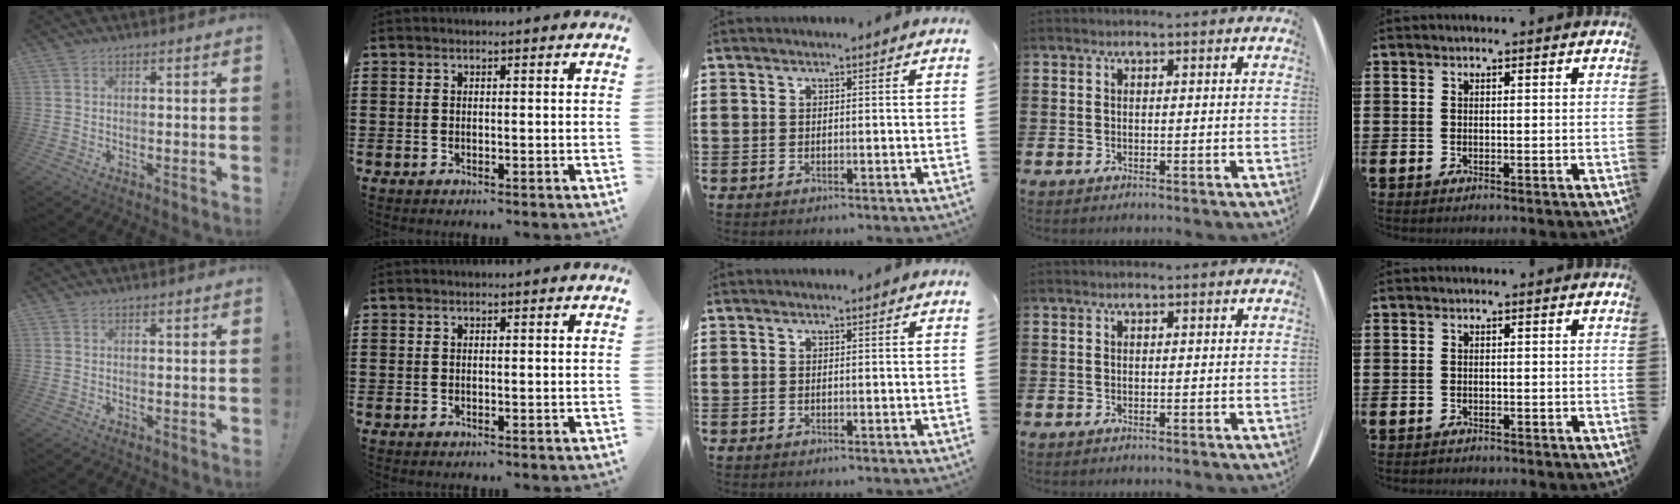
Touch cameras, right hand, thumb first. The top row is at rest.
{}